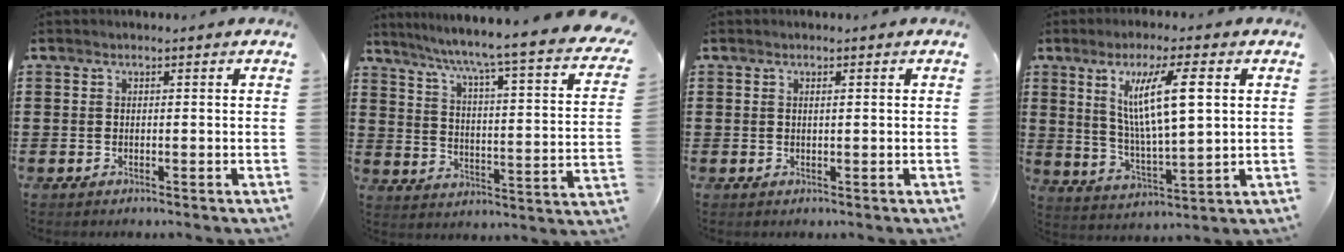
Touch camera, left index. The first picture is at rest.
{"total": 4.5, "force": [3.6, -0.9, 2.6], "torque": [-0.071, -0.045, 0.044]}
{"total": 0.7, "force": [0.2, 0.0, 0.7], "torque": [-0.012, -0.003, 0.004]}
{"total": 10.9, "force": [4.2, 2.2, 9.8], "torque": [-0.189, 0.004, 0.068]}